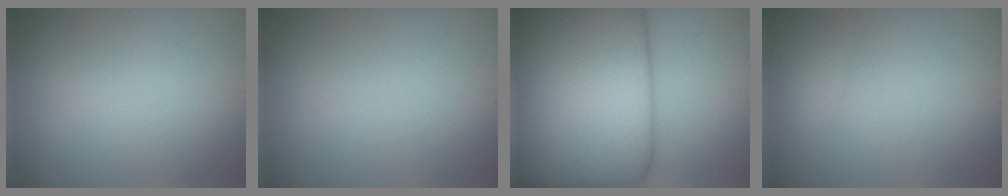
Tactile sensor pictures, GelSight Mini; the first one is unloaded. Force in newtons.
{"total": 0.0}
{"total": 20.4, "press": 20.4, "slide": 0.6}
{"total": 1.3, "press": 1.3, "slide": 0.1}